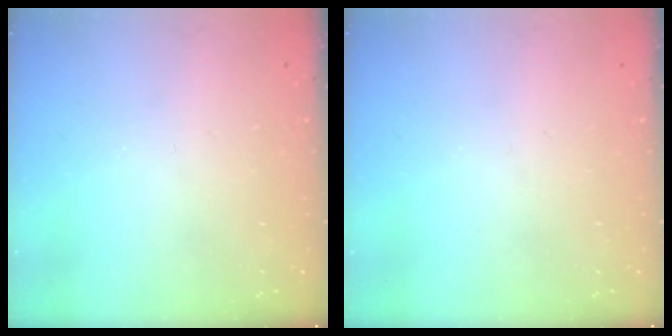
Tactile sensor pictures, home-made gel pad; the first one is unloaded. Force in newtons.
{"total": 0.0}